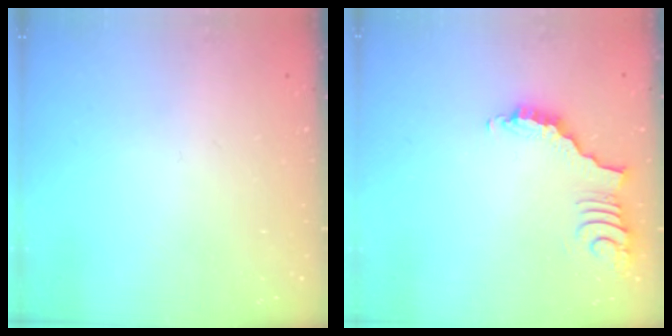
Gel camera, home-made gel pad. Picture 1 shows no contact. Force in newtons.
{"total": 3.9, "press": 3.9, "slide": 0.7}